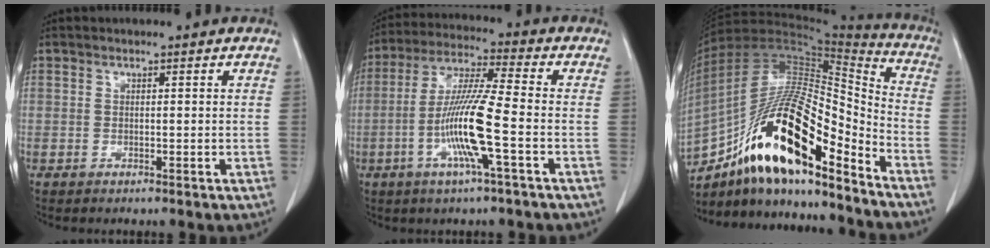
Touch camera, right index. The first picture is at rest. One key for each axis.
{"total": 11.9, "fx": -3.3, "fy": -0.2, "fz": 11.4, "tx": -0.225, "ty": -0.006, "tz": -0.071}
{"total": 23.4, "fx": -14.9, "fy": 5.0, "fz": 17.4, "tx": -0.314, "ty": 0.000, "tz": -0.259}